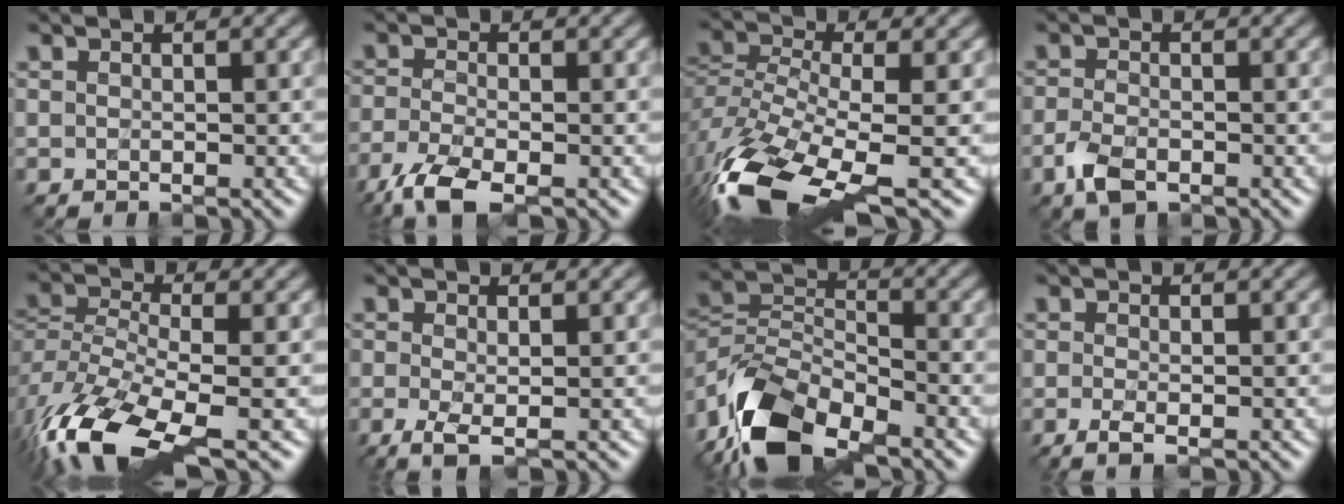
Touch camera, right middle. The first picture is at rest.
{"total": 4.6, "force": [-3.2, 1.4, 3.1], "torque": [-0.074, -0.014, -0.073]}
{"total": 11.8, "force": [-6.9, 4.3, 8.6], "torque": [-0.199, -0.019, -0.125]}
{"total": 2.8, "force": [-1.5, 1.4, 1.9], "torque": [-0.046, -0.006, -0.036]}
{"total": 11.9, "force": [-7.0, 4.5, 8.5], "torque": [-0.198, -0.022, -0.126]}
{"total": 2.6, "force": [-0.7, 0.7, 2.4], "torque": [-0.055, -0.010, -0.017]}
{"total": 10.3, "force": [-7.1, 4.8, 5.8], "torque": [-0.114, -0.008, -0.147]}
{"total": 1.8, "force": [-0.8, 0.5, 1.6], "torque": [-0.035, -0.009, -0.019]}